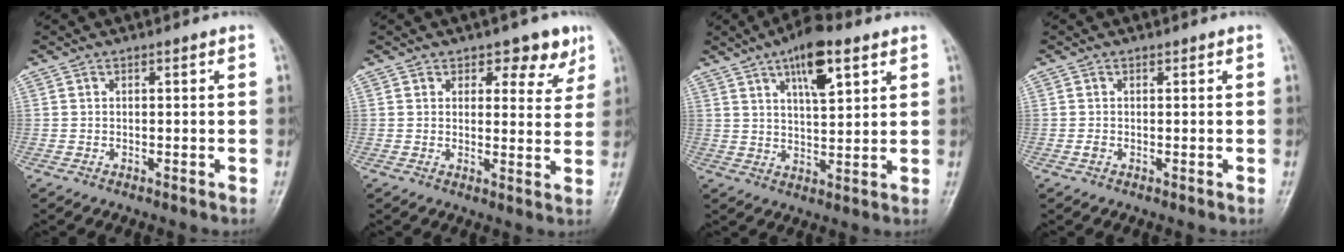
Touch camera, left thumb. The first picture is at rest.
{"total": 5.9, "force": [3.9, 3.6, 2.7], "torque": [0.004, -0.019, 0.048]}
{"total": 10.5, "force": [5.5, 3.8, 8.1], "torque": [-0.117, -0.022, 0.091]}
{"total": 0.6, "force": [0.0, 0.5, 0.3], "torque": [-0.005, -0.001, -0.002]}